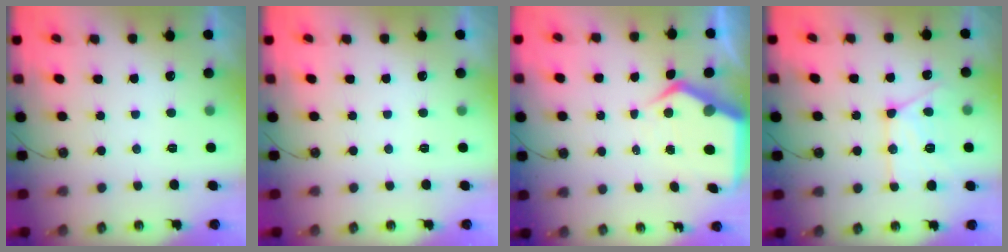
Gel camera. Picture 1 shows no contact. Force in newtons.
{"total": 0.0}
{"total": 7.4, "press": 7.3, "slide": 0.7}
{"total": 14.6, "press": 14.5, "slide": 1.4}